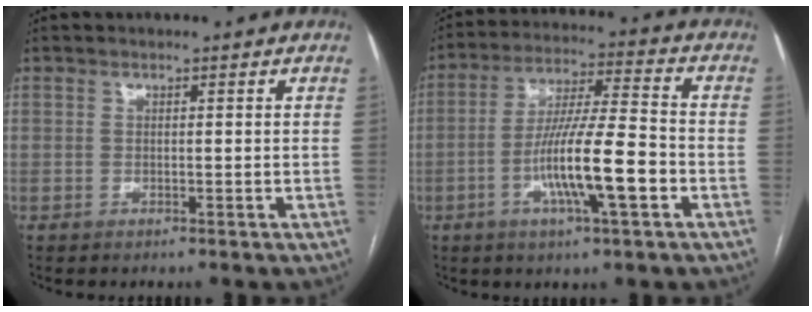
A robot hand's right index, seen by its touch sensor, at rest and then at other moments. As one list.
[{"total": 13.0, "force": [-4.2, 1.0, 12.3], "torque": [-0.222, -0.002, -0.076]}]